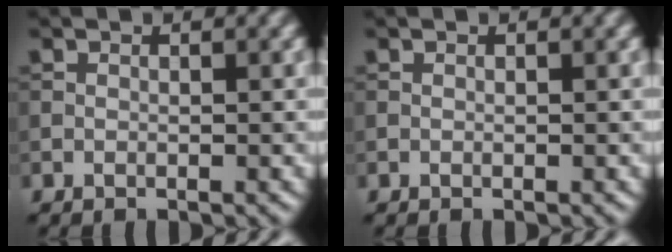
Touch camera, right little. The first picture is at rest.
{"total": 0.0}